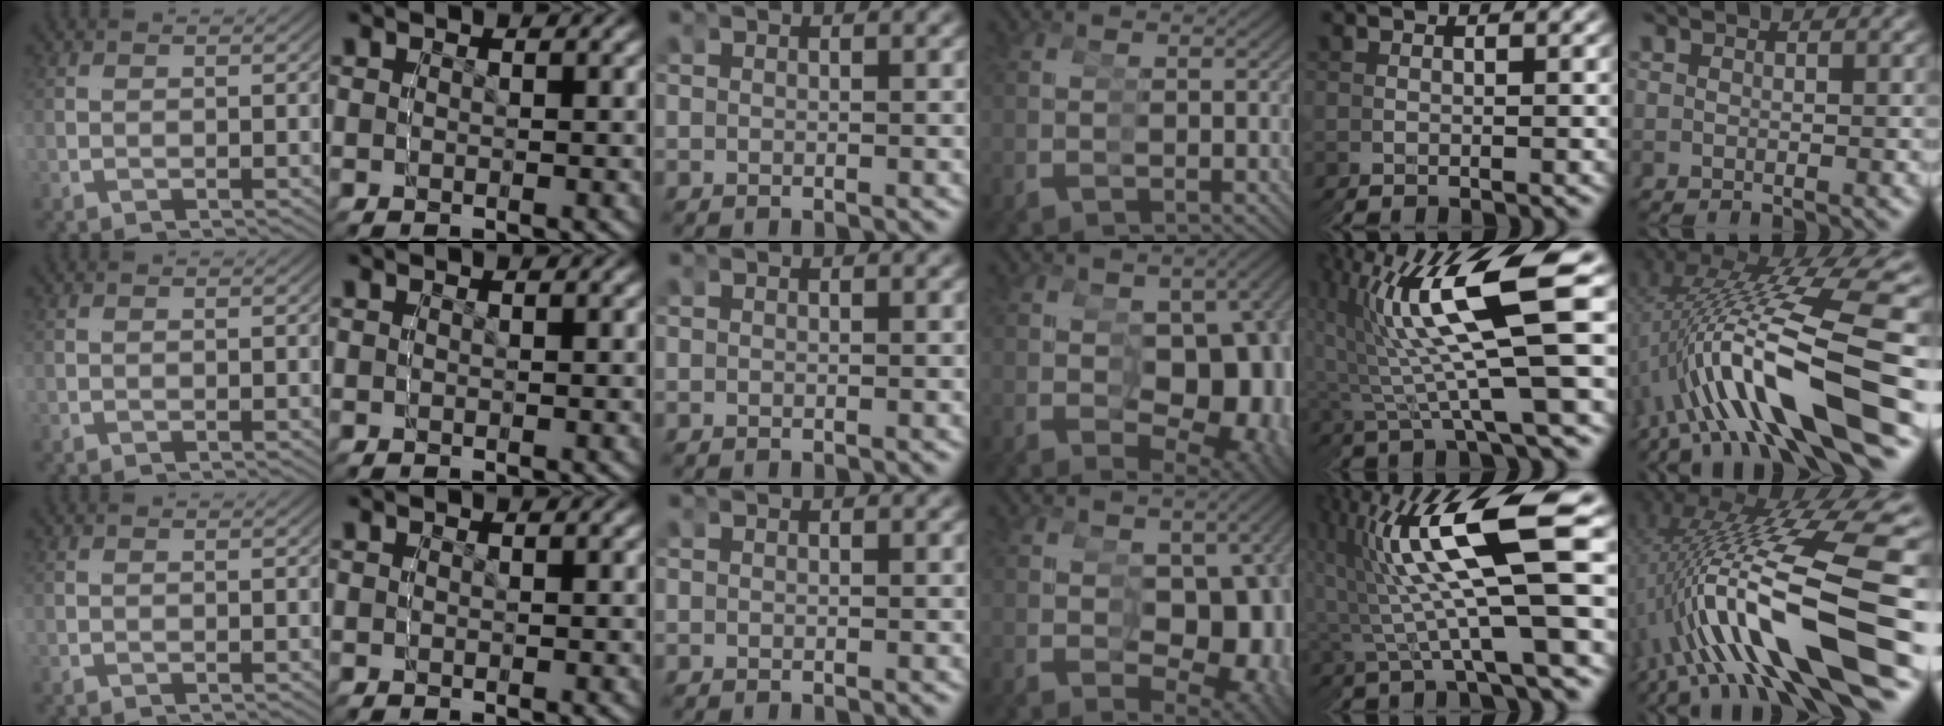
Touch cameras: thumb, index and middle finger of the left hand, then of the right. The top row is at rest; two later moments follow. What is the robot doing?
{"motion": "grasp_and_lifting", "object": "condiment"}